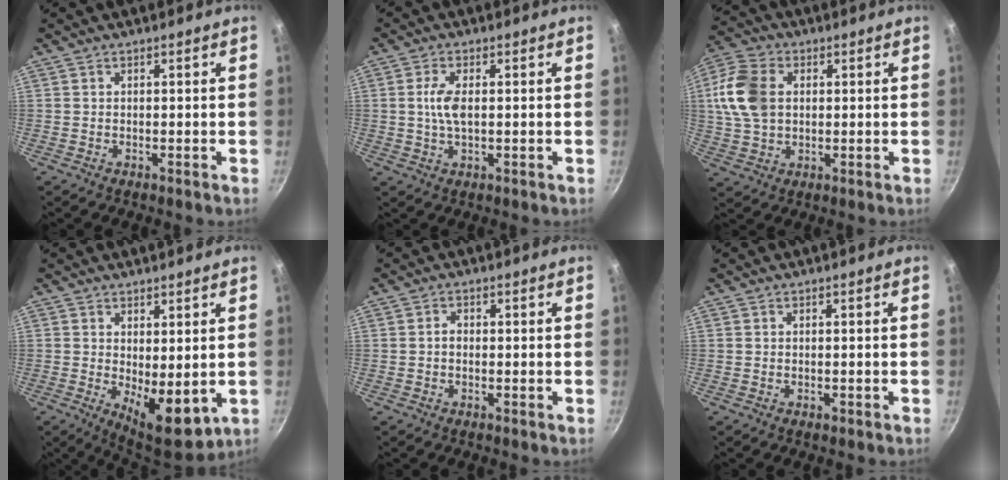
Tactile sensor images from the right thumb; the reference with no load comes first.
{"total": 4.6, "force": [0.4, 1.8, 4.2], "torque": [-0.092, 0.001, 0.008]}
{"total": 12.2, "force": [1.9, 8.5, 8.5], "torque": [-0.158, 0.009, 0.029]}
{"total": 9.4, "force": [-0.1, 4.1, 8.4], "torque": [-0.101, -0.021, 0.012]}
{"total": 1.2, "force": [-0.2, 0.9, 0.8], "torque": [-0.011, 0.006, -0.004]}
{"total": 0.6, "force": [-0.3, 0.4, 0.4], "torque": [-0.004, 0.002, -0.005]}